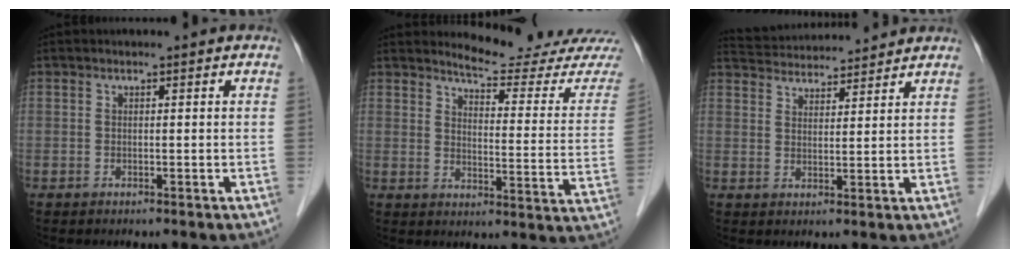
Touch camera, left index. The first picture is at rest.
{"total": 15.4, "force": [15.1, -0.7, 3.0], "torque": [-0.038, -0.116, 0.169]}
{"total": 11.4, "force": [11.0, 1.5, 2.6], "torque": [-0.051, 0.032, 0.168]}